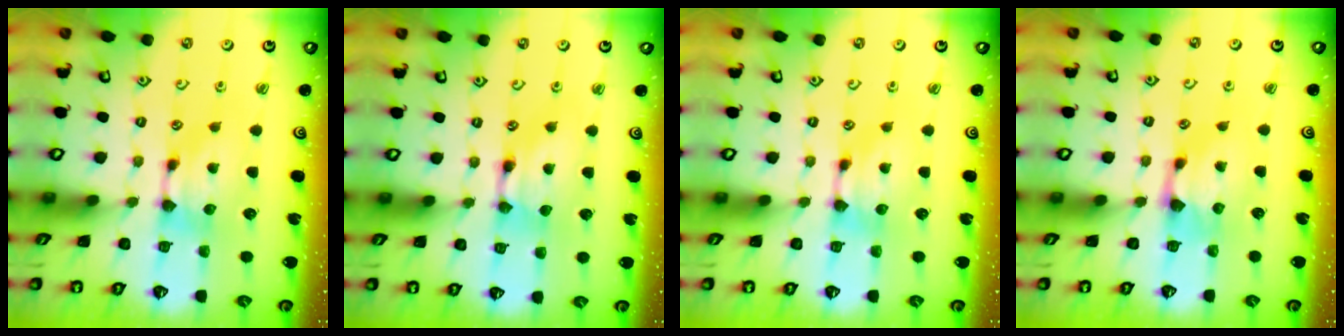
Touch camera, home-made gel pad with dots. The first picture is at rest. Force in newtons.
{"total": 1.9, "press": 1.9, "slide": 0.1}
{"total": 0.0}
{"total": 0.6, "press": 0.1, "slide": 0.6}